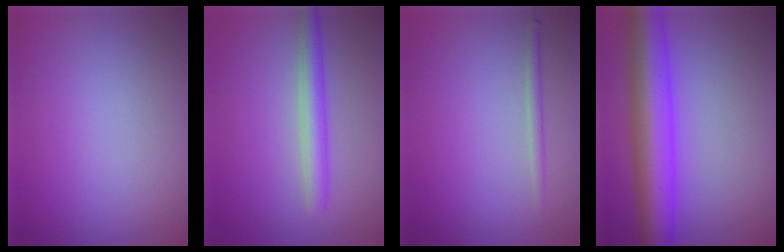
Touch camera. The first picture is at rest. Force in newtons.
{"total": 2.9, "press": 2.9, "slide": 0.1}
{"total": 1.1, "press": 1.1, "slide": 0.0}
{"total": 8.4, "press": 8.4, "slide": 0.3}